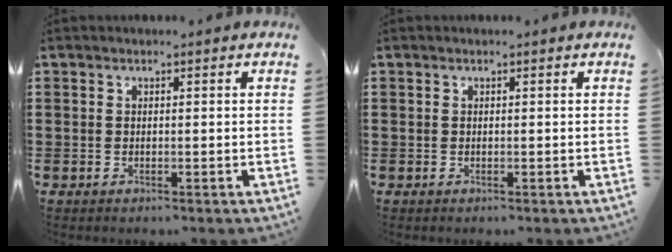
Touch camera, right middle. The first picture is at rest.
{"total": 0.0}